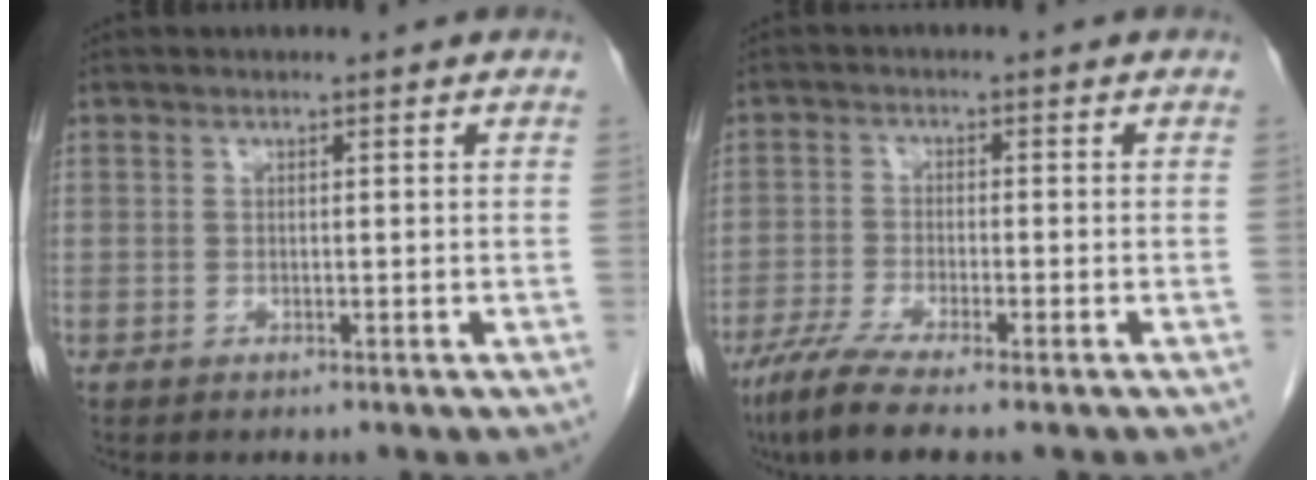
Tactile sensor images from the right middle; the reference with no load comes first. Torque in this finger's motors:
{"motor_torque": [-0.12, -0.06, 0.07, 0.03]}